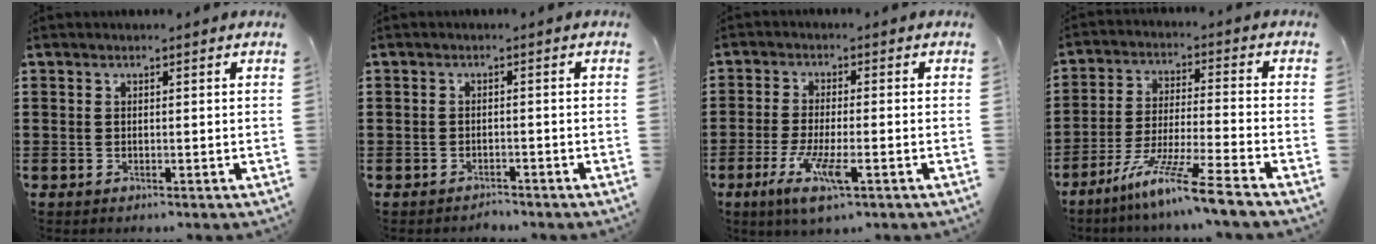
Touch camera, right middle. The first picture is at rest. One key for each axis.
{"total": 1.4, "fx": -1.4, "fy": 0.2, "fz": -0.3, "tx": -0.001, "ty": 0.003, "tz": -0.033}
{"total": 6.7, "fx": -3.0, "fy": 1.4, "fz": 5.9, "tx": -0.126, "ty": -0.017, "tz": -0.055}
{"total": 10.0, "fx": -7.8, "fy": -0.7, "fz": 6.1, "tx": -0.121, "ty": -0.009, "tz": -0.155}